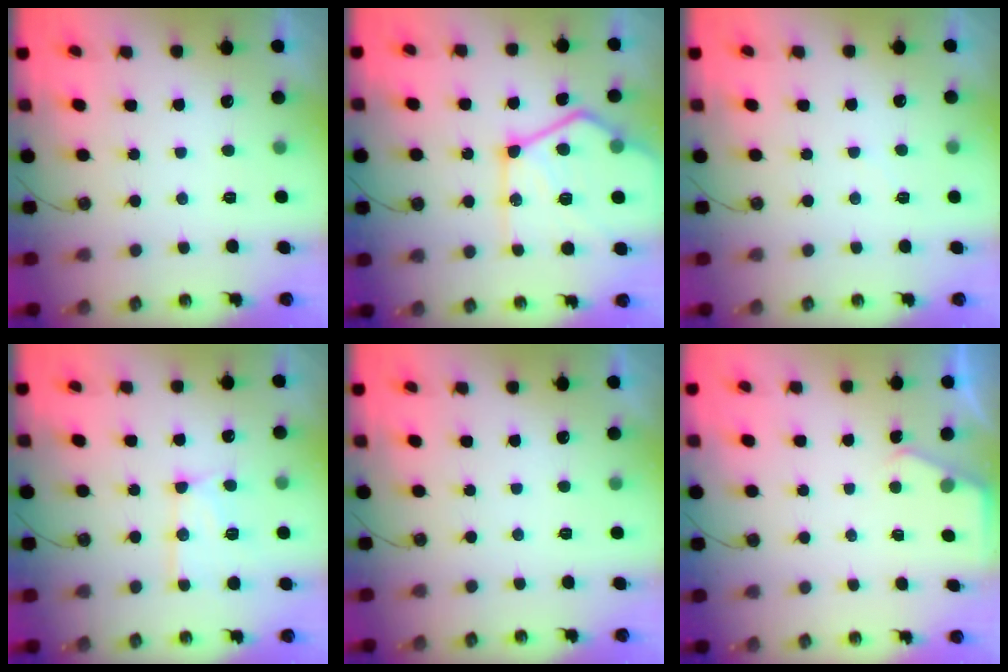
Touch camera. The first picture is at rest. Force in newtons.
{"total": 23.3, "press": 23.1, "slide": 2.7}
{"total": 3.8, "press": 3.8, "slide": 0.5}
{"total": 13.2, "press": 13.1, "slide": 1.3}
{"total": 0.0}
{"total": 2.1, "press": 2.1, "slide": 0.4}